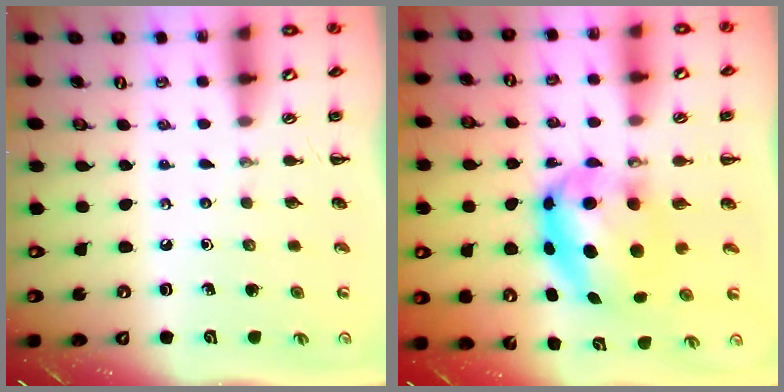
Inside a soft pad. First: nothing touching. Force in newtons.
{"total": 7.5, "press": 7.3, "slide": 1.6}